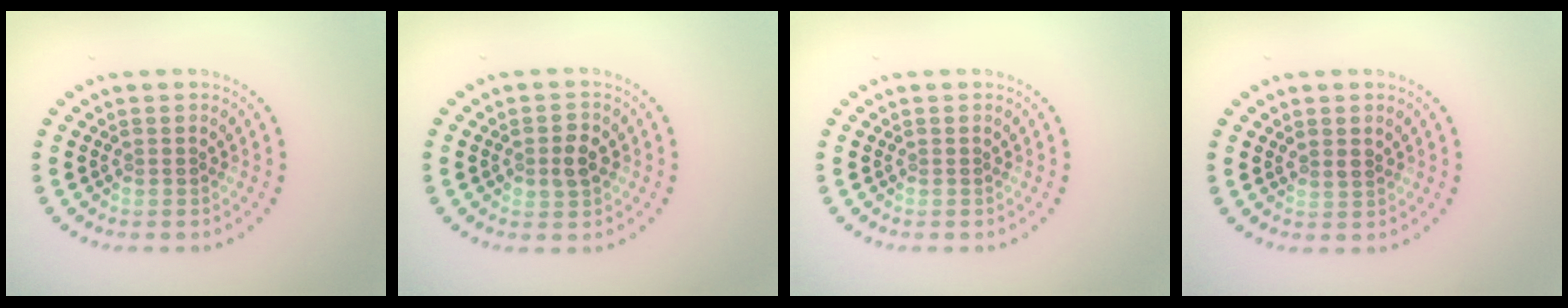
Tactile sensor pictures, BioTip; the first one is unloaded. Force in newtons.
{"total": 2.0, "press": 2.0, "slide": 0.2}
{"total": 0.0}
{"total": 0.8, "press": 0.6, "slide": 0.5}